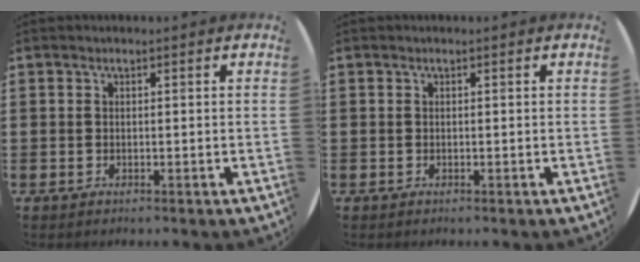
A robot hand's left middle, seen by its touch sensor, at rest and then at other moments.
{"total": 0.0}